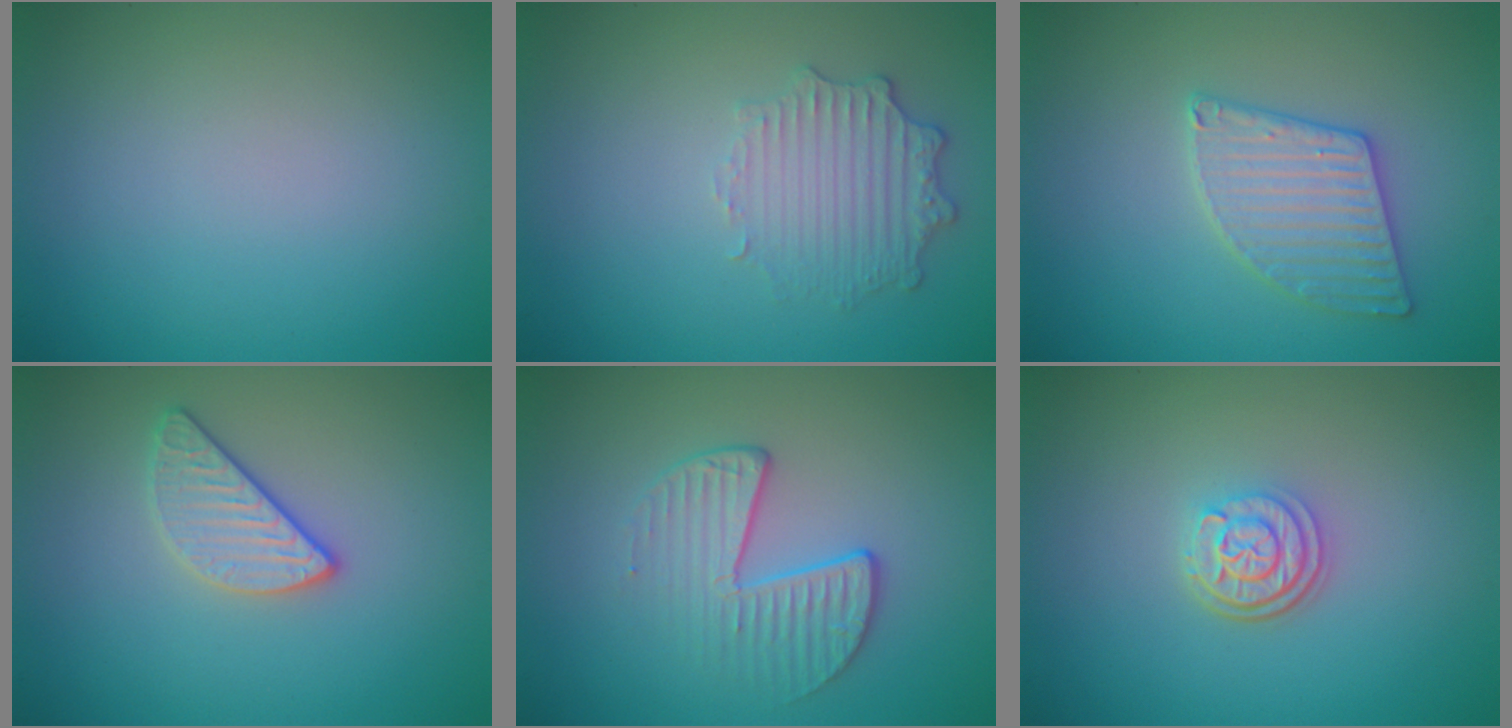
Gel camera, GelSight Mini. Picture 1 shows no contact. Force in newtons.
{"total": 2.5, "press": 2.3, "slide": 1.0}
{"total": 3.4, "press": 3.3, "slide": 0.7}
{"total": 2.5, "press": 2.4, "slide": 0.8}
{"total": 2.8, "press": 2.0, "slide": 1.9}
{"total": 2.9, "press": 2.4, "slide": 1.7}